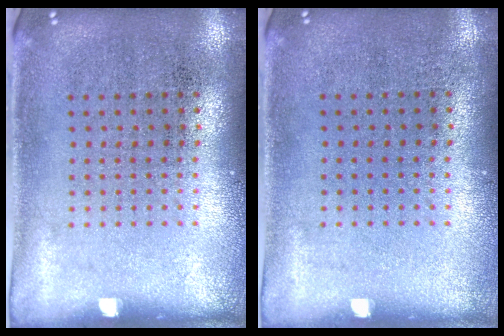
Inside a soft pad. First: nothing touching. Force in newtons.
{"total": 0.0}